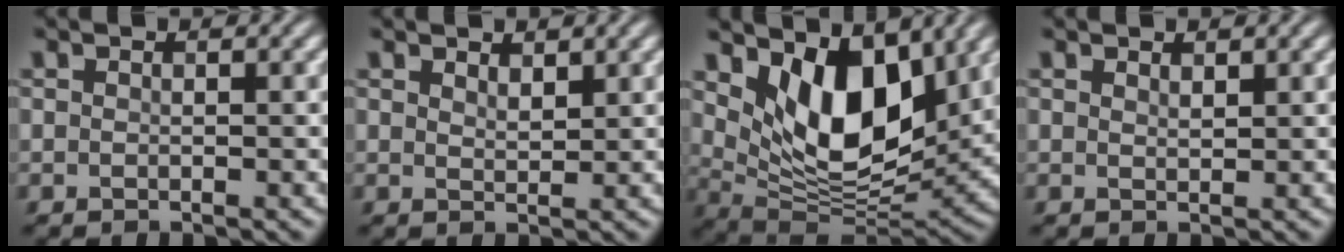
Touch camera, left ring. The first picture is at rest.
{"total": 1.5, "force": [1.2, 0.6, 0.6], "torque": [-0.014, -0.002, 0.025]}
{"total": 9.9, "force": [4.3, 5.1, 7.3], "torque": [-0.126, -0.019, 0.072]}
{"total": 0.8, "force": [0.8, 0.2, 0.3], "torque": [-0.008, -0.003, 0.015]}